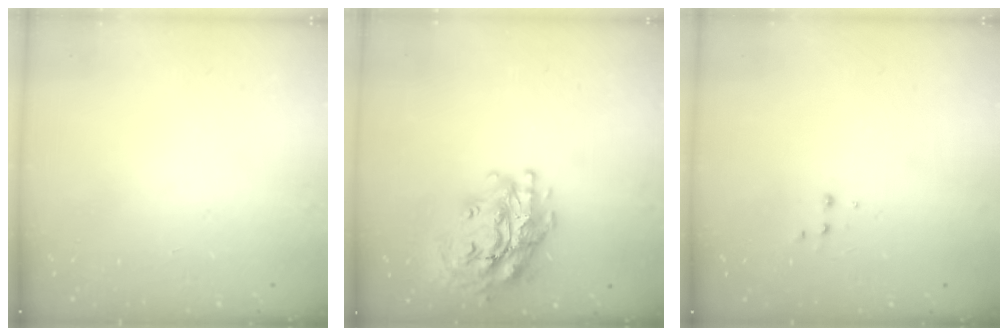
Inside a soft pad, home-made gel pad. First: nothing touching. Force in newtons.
{"total": 21.0, "press": 20.9, "slide": 2.7}
{"total": 1.9, "press": 1.9, "slide": 0.2}